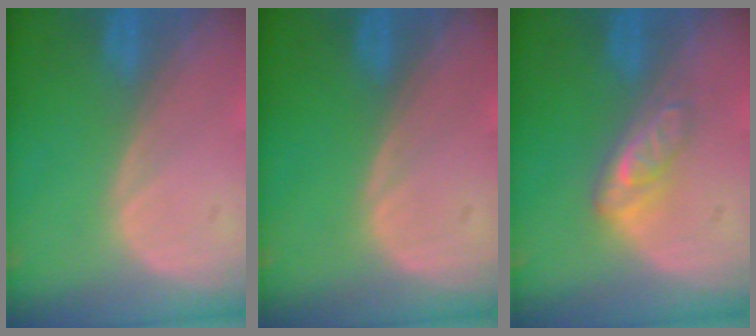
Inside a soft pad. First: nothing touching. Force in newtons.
{"total": 0.0}
{"total": 4.7, "press": 4.1, "slide": 2.2}